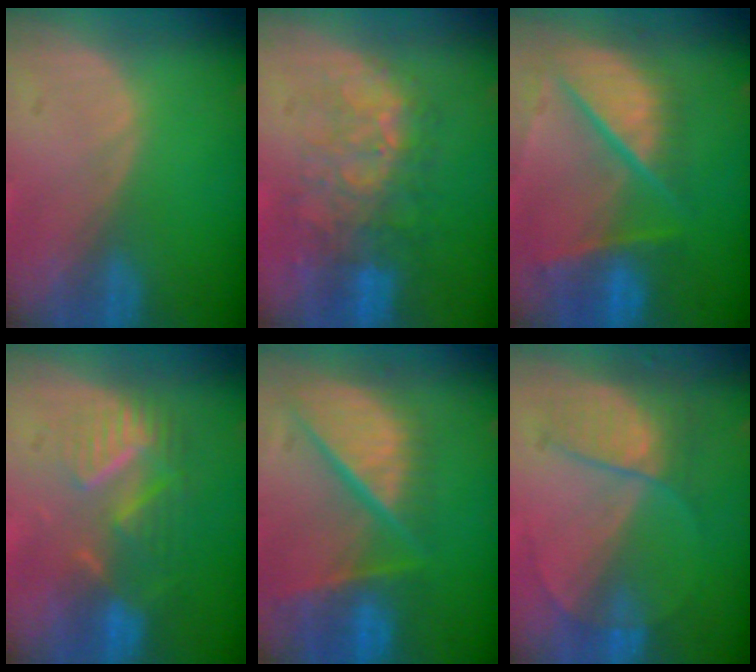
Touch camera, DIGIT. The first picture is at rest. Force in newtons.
{"total": 9.9, "press": 8.5, "slide": 5.1}
{"total": 10.9, "press": 9.0, "slide": 6.1}
{"total": 8.9, "press": 7.8, "slide": 4.4}
{"total": 12.1, "press": 9.9, "slide": 6.9}
{"total": 7.3, "press": 6.2, "slide": 3.8}